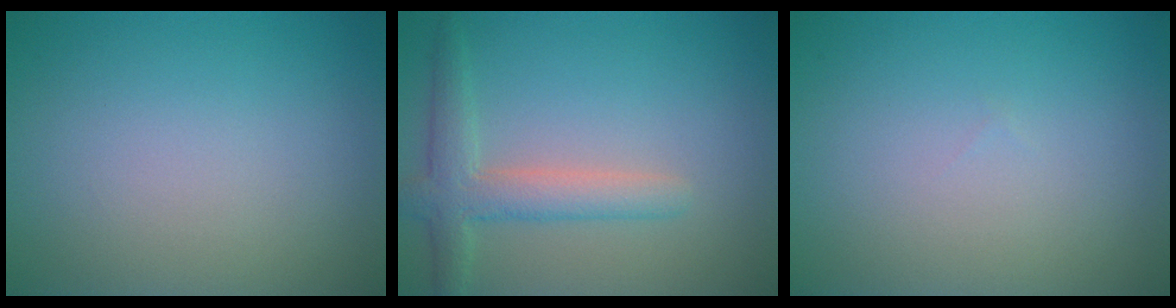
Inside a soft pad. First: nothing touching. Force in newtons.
{"total": 3.6, "press": 3.6, "slide": 0.3}
{"total": 0.0}